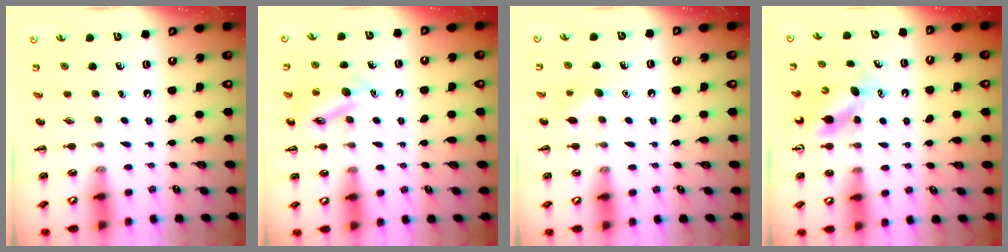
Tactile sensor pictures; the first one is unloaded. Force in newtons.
{"total": 13.7, "press": 13.7, "slide": 1.0}
{"total": 7.8, "press": 7.6, "slide": 1.9}
{"total": 4.6, "press": 4.6, "slide": 0.4}